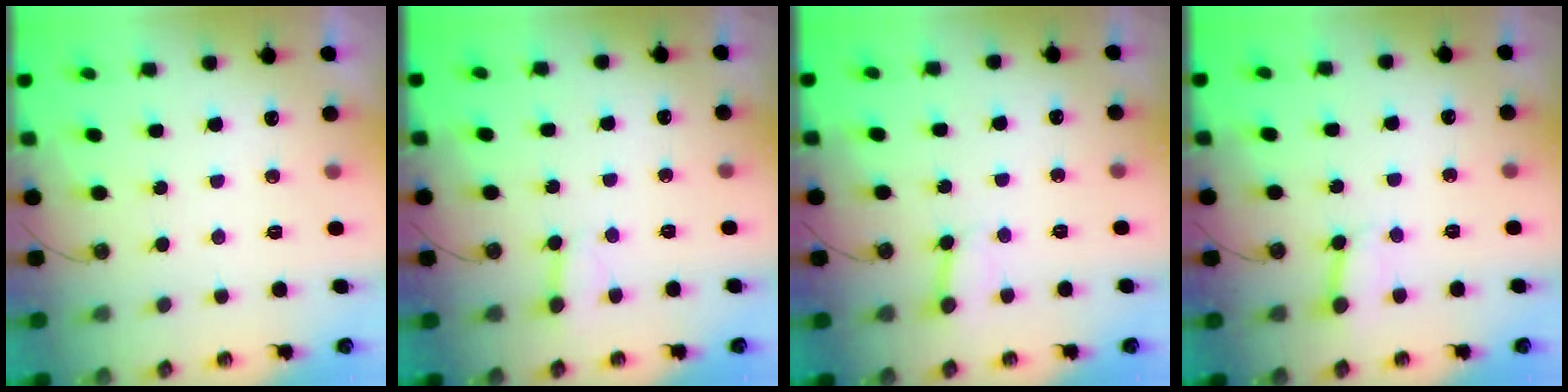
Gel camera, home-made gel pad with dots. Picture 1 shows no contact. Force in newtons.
{"total": 1.9, "press": 1.9, "slide": 0.1}
{"total": 2.5, "press": 2.5, "slide": 0.2}
{"total": 2.5, "press": 2.5, "slide": 0.0}